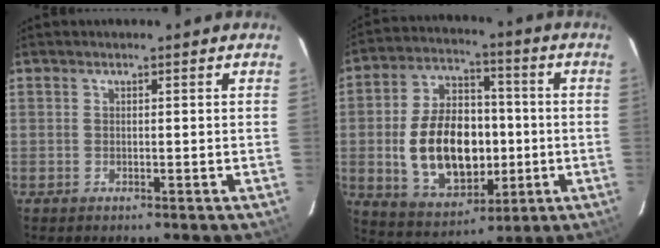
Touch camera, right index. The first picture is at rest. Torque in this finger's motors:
{"motor_torque": [0.77, -0.35, 1.05, 0.21]}